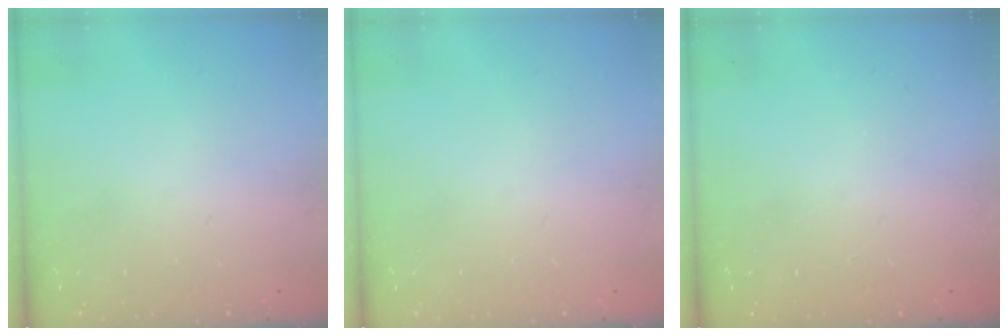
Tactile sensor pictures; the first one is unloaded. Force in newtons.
{"total": 16.0, "press": 1.9, "slide": 15.9}
{"total": 0.0}